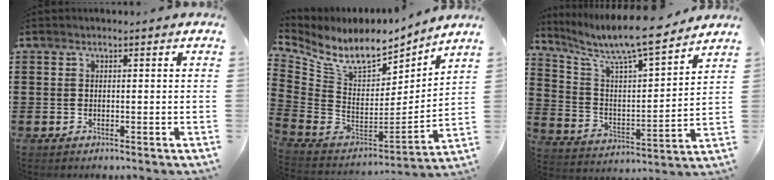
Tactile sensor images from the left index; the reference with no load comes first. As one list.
[{"total": 9.3, "force": [6.9, 3.7, 5.0], "torque": [-0.123, -0.052, 0.121]}, {"total": 9.0, "force": [8.0, 0.5, 4.1], "torque": [-0.113, -0.055, 0.132]}]